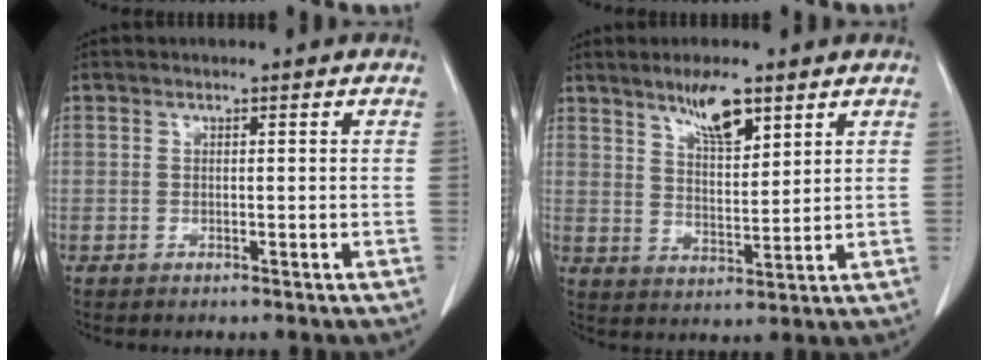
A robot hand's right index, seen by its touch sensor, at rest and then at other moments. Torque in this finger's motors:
{"motor_torque": [0.62, 0.61, 0.09, 0.05]}